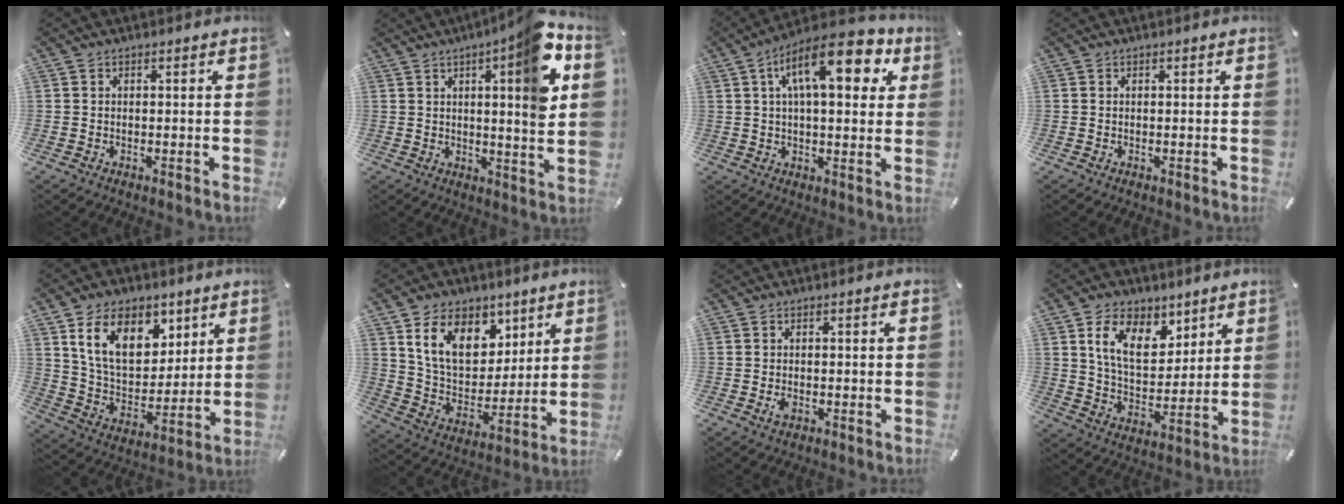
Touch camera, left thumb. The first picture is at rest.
{"total": 14.4, "force": [5.7, 2.3, 13.0], "torque": [-0.175, -0.035, 0.078]}
{"total": 16.9, "force": [6.9, 7.0, 13.7], "torque": [-0.211, -0.009, 0.107]}
{"total": 0.0}
{"total": 15.8, "force": [8.1, 10.5, 8.7], "torque": [-0.156, -0.021, 0.152]}
{"total": 14.6, "force": [7.9, 10.3, 6.7], "torque": [-0.122, -0.033, 0.153]}
{"total": 1.6, "force": [-0.3, 1.1, 1.2], "torque": [-0.029, -0.002, -0.007]}
{"total": 13.0, "force": [7.0, 8.4, 7.0], "torque": [-0.126, -0.025, 0.129]}